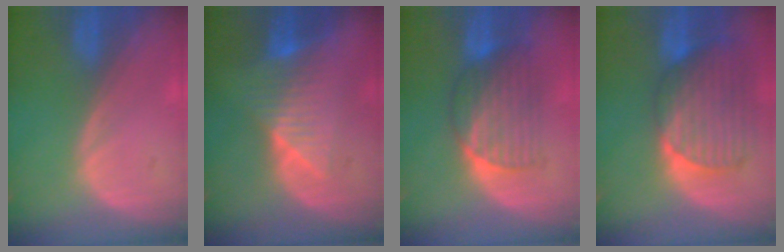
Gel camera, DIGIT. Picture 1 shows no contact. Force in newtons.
{"total": 7.7, "press": 7.0, "slide": 3.3}
{"total": 6.8, "press": 6.7, "slide": 0.9}
{"total": 9.8, "press": 8.5, "slide": 4.8}